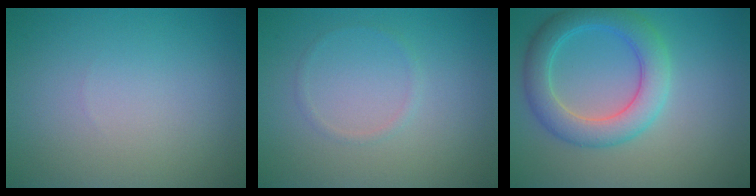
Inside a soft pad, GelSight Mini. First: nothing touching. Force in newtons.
{"total": 0.7, "press": 0.7, "slide": 0.1}
{"total": 5.0, "press": 5.0, "slide": 0.0}